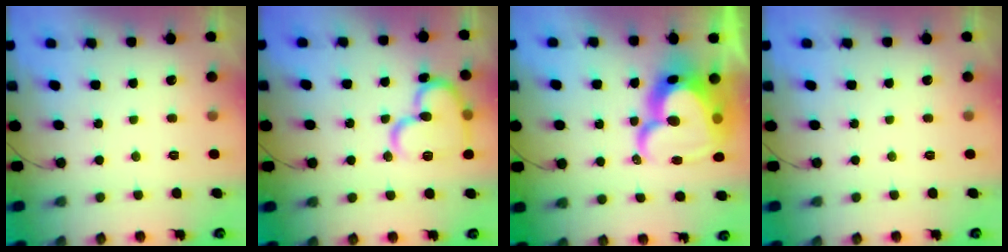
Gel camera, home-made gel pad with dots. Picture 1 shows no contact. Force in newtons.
{"total": 17.6, "press": 17.5, "slide": 2.3}
{"total": 26.1, "press": 26.0, "slide": 2.7}
{"total": 0.0}